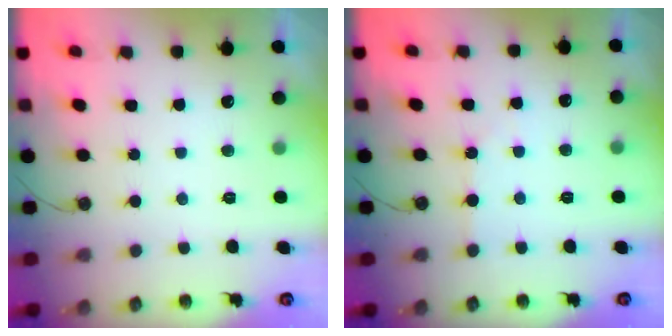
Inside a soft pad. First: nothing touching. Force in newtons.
{"total": 2.8, "press": 2.8, "slide": 0.5}